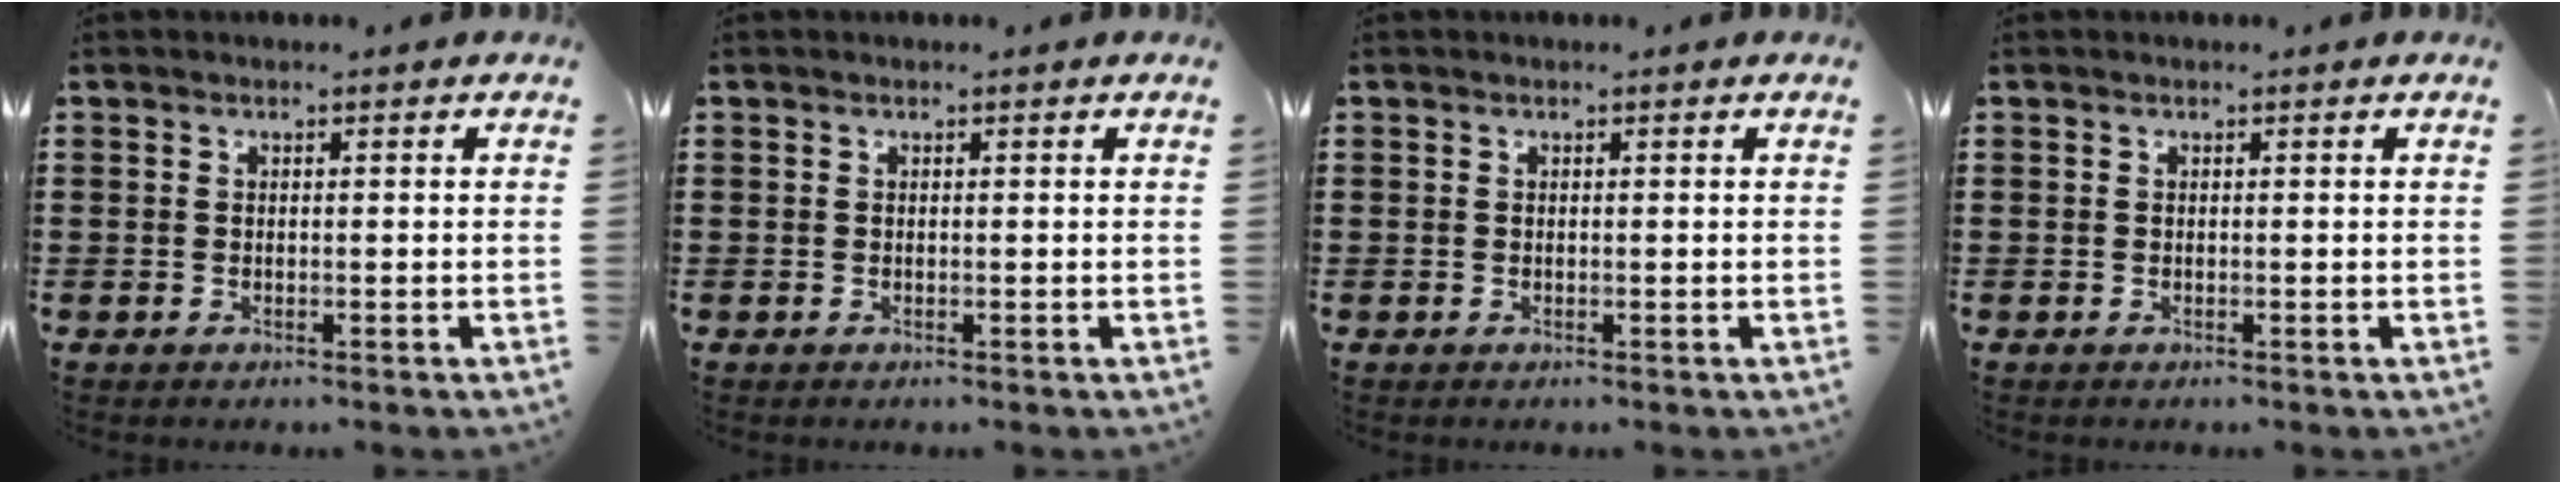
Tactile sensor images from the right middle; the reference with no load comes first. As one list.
[{"total": 0.0}, {"total": 0.0}, {"total": 0.0}]